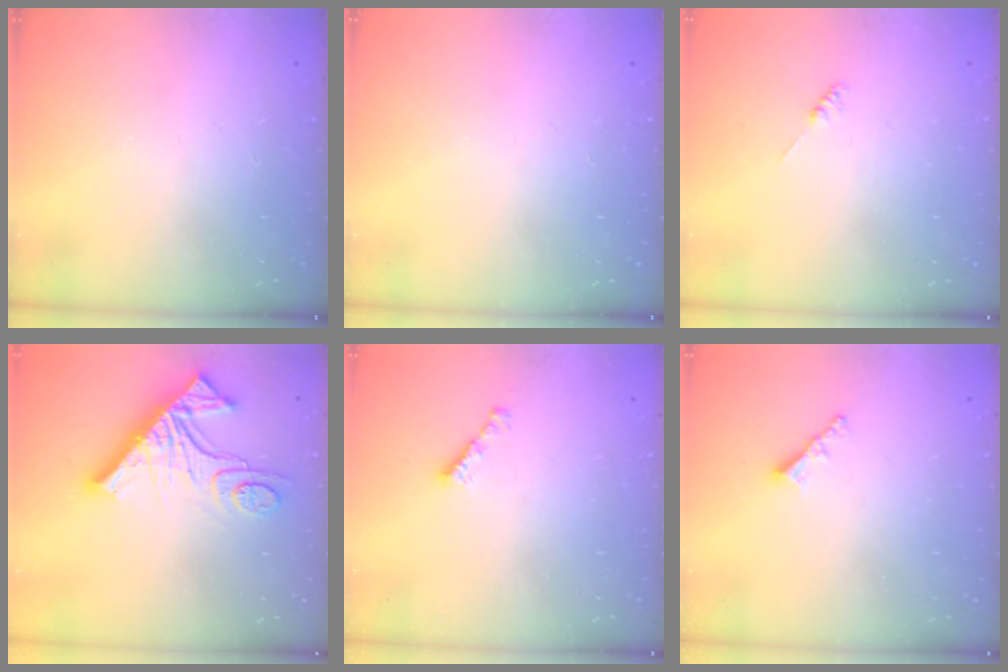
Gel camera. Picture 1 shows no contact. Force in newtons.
{"total": 0.0}
{"total": 0.0}
{"total": 18.5, "press": 18.4, "slide": 1.5}
{"total": 2.3, "press": 2.2, "slide": 0.4}
{"total": 2.3, "press": 2.3, "slide": 0.1}